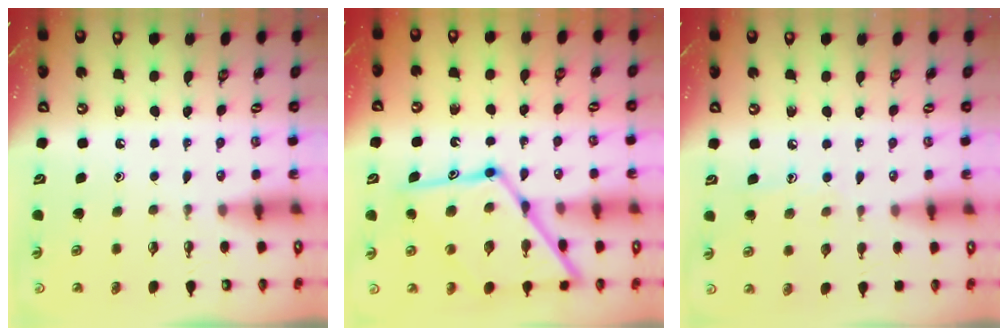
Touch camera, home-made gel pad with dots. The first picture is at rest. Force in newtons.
{"total": 20.0, "press": 20.0, "slide": 1.6}
{"total": 6.2, "press": 6.2, "slide": 0.6}